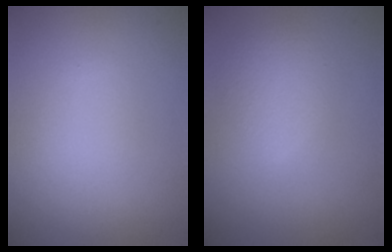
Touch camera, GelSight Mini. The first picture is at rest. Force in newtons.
{"total": 2.3, "press": 2.3, "slide": 0.1}